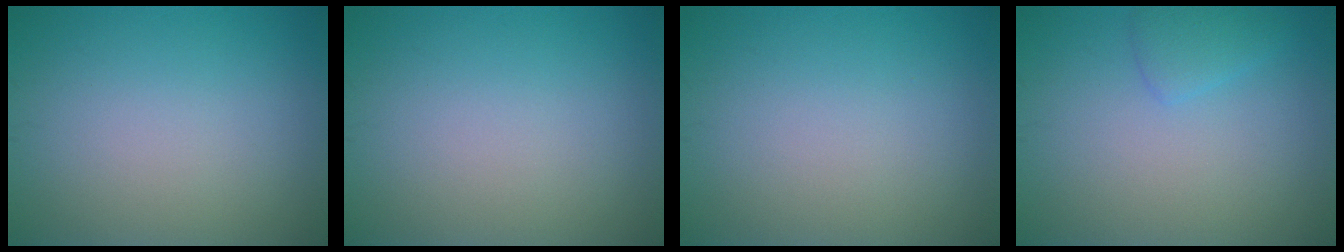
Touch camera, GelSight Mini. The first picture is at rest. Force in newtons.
{"total": 0.0}
{"total": 0.0}
{"total": 1.5, "press": 1.5, "slide": 0.0}